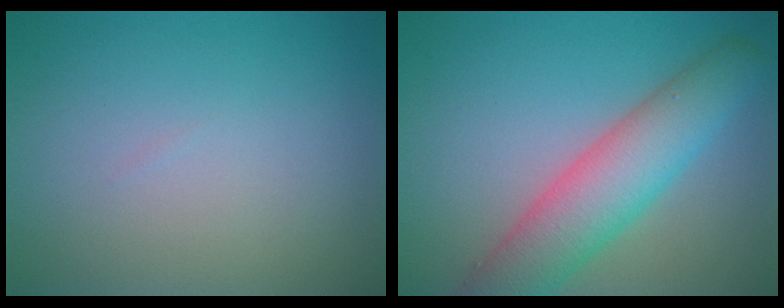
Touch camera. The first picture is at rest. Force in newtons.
{"total": 6.9, "press": 6.8, "slide": 0.3}